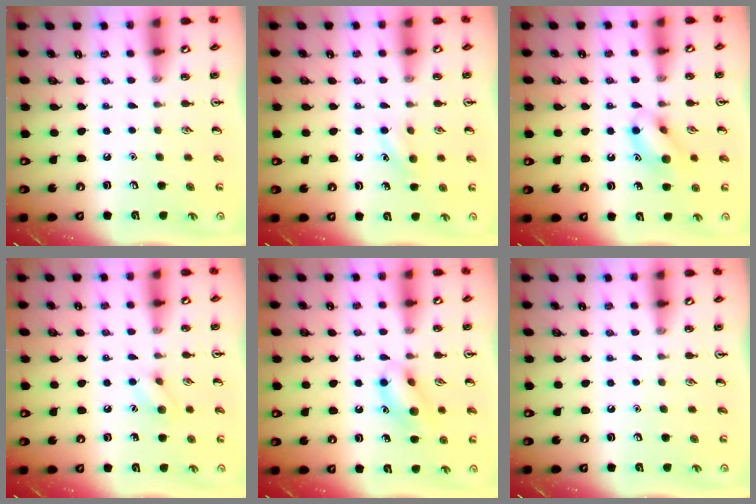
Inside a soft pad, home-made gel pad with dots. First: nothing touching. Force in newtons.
{"total": 7.1, "press": 6.8, "slide": 2.1}
{"total": 11.4, "press": 11.4, "slide": 0.8}
{"total": 6.1, "press": 6.0, "slide": 1.0}
{"total": 11.8, "press": 11.7, "slide": 0.8}
{"total": 0.0}